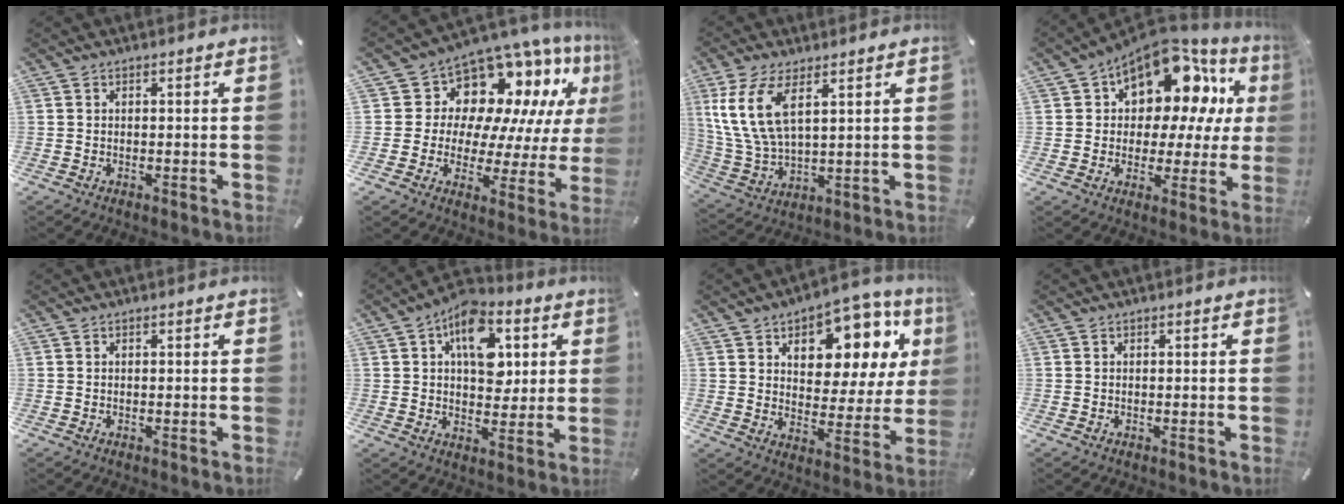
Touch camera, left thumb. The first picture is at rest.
{"total": 12.4, "force": [8.4, 8.3, 3.9], "torque": [-0.067, -0.094, 0.146]}
{"total": 11.6, "force": [5.5, 5.5, 8.6], "torque": [-0.212, -0.012, 0.098]}
{"total": 15.6, "force": [8.8, 9.1, 9.1], "torque": [-0.133, -0.072, 0.151]}
{"total": 0.0}
{"total": 13.5, "force": [4.3, 8.9, 9.3], "torque": [-0.120, -0.011, 0.074]}
{"total": 12.9, "force": [7.5, 8.0, 6.7], "torque": [-0.089, -0.062, 0.126]}
{"total": 0.0}